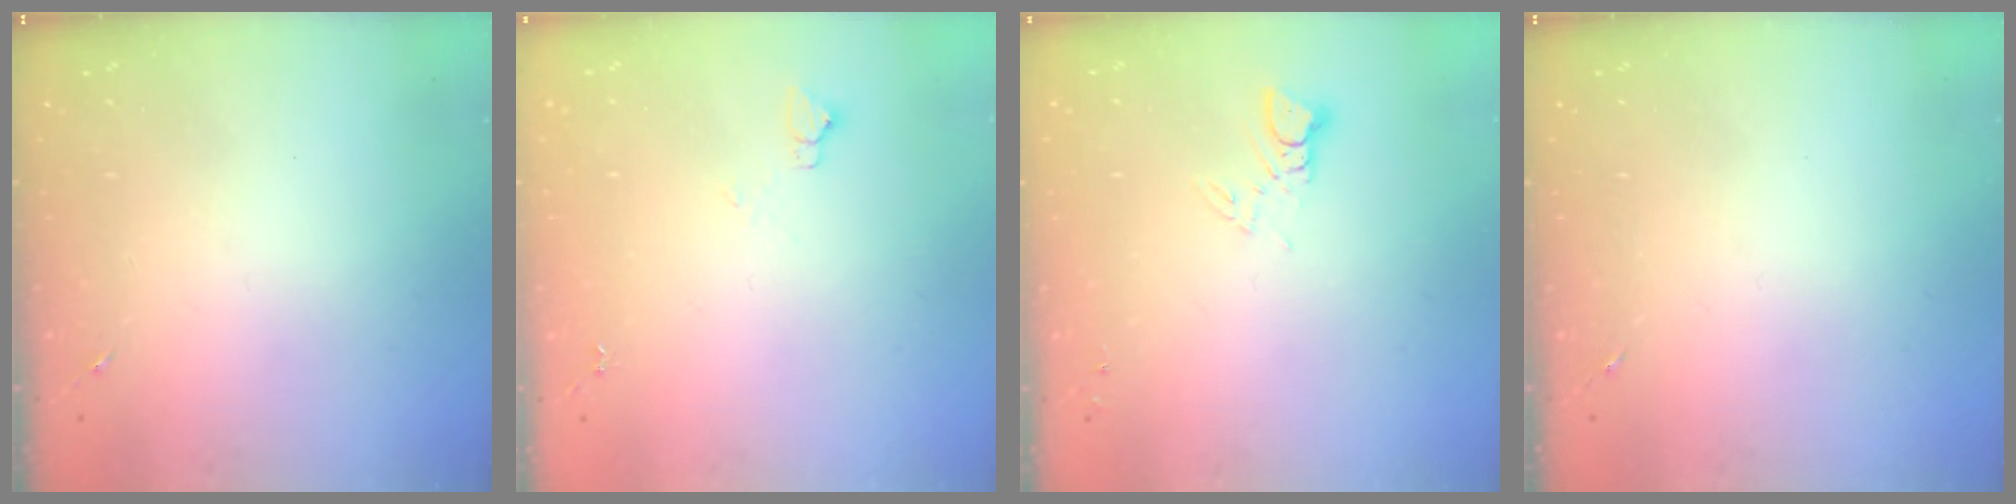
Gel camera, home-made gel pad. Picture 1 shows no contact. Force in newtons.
{"total": 3.5, "press": 3.5, "slide": 0.4}
{"total": 3.0, "press": 3.0, "slide": 0.3}
{"total": 0.0}